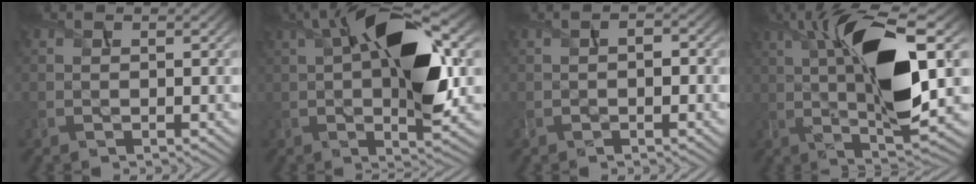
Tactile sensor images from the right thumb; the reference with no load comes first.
{"total": 14.2, "force": [2.7, 5.6, 12.8], "torque": [-0.208, 0.007, 0.036]}
{"total": 2.1, "force": [-0.7, 1.0, 1.7], "torque": [-0.033, 0.001, -0.014]}
{"total": 14.7, "force": [3.0, 4.2, 13.8], "torque": [-0.244, 0.009, 0.047]}